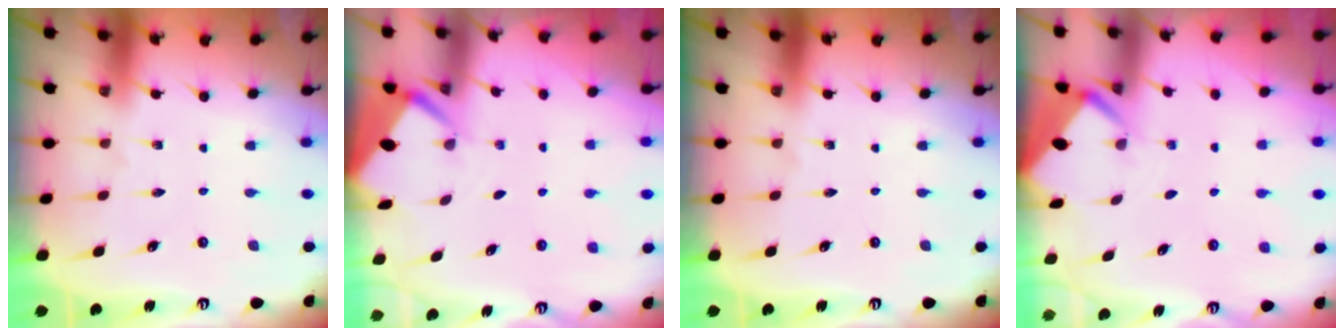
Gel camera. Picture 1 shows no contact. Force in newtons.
{"total": 2.6, "press": 2.6, "slide": 0.3}
{"total": 0.0}
{"total": 2.8, "press": 2.8, "slide": 0.2}